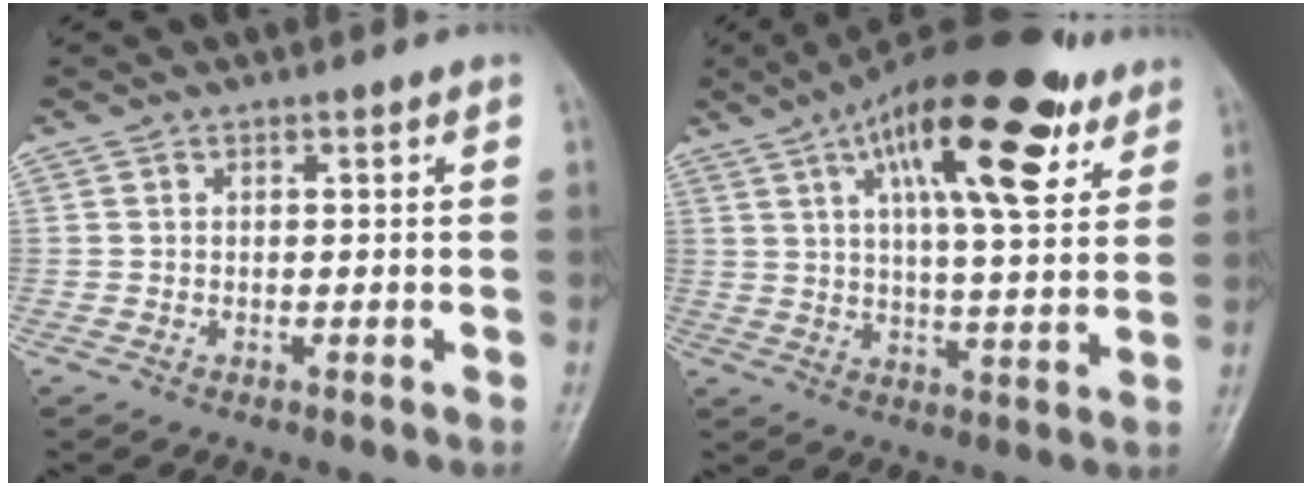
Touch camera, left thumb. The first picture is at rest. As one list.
[{"total": 22.1, "force": [10.9, 7.7, 17.6], "torque": [-0.252, -0.015, 0.166]}]